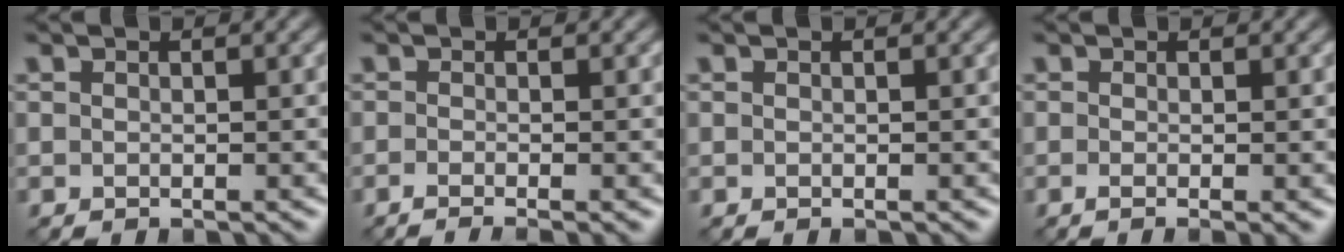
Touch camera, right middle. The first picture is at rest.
{"total": 2.3, "force": [-0.9, 0.7, 1.9], "torque": [-0.019, -0.011, -0.021]}
{"total": 0.0}
{"total": 1.6, "force": [-0.3, 0.4, 1.5], "torque": [-0.021, -0.008, -0.008]}